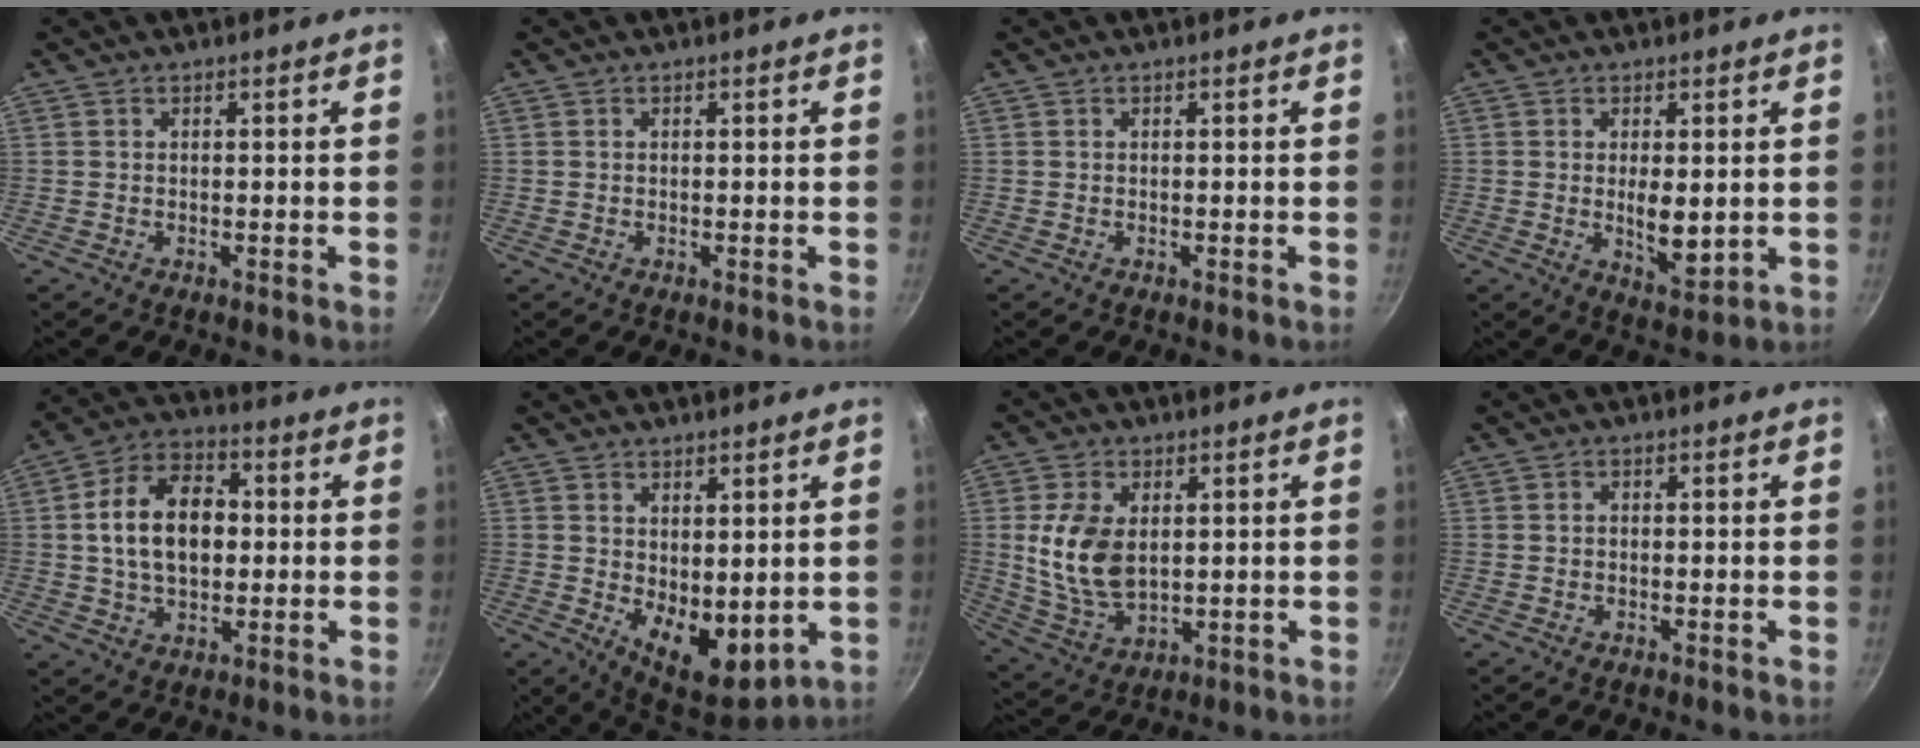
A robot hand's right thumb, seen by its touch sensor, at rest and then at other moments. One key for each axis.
{"total": 0.0}
{"total": 0.0}
{"total": 6.3, "fx": 0.1, "fy": 2.6, "fz": 5.7, "tx": -0.089, "ty": -0.018, "tz": 0.009}
{"total": 14.3, "fx": 0.9, "fy": 9.4, "fz": 10.7, "tx": -0.151, "ty": 0.023, "tz": 0.005}
{"total": 9.6, "fx": 0.8, "fy": 5.6, "fz": 7.8, "tx": -0.092, "ty": -0.034, "tz": 0.025}
{"total": 11.7, "fx": 1.6, "fy": 7.4, "fz": 8.9, "tx": -0.165, "ty": -0.018, "tz": 0.041}
{"total": 0.6, "fx": -0.3, "fy": 0.5, "fz": 0.2, "tx": -0.005, "ty": 0.003, "tz": -0.004}